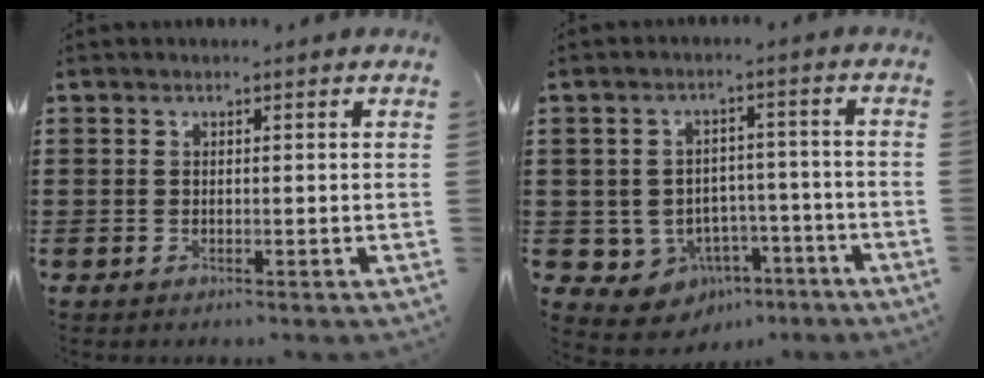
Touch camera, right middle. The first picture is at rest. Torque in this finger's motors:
{"motor_torque": [0.04, -0.06, 0.19, 0.03]}